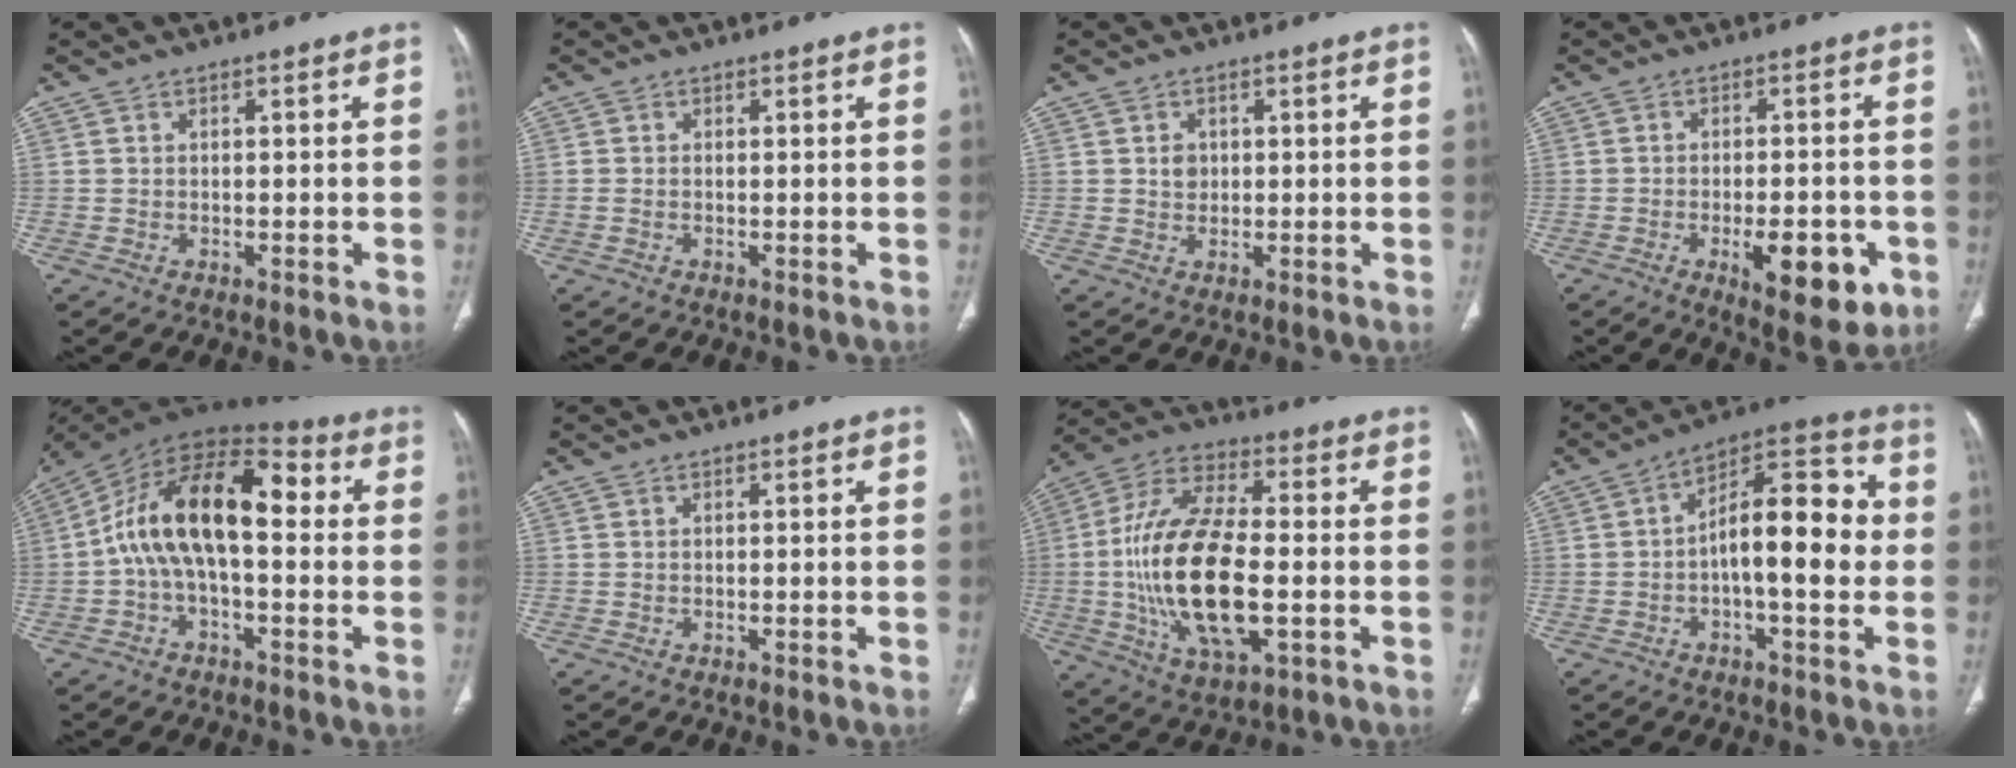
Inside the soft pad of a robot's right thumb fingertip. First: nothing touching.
{"total": 0.9, "force": [-0.2, 0.6, 0.7], "torque": [-0.026, 0.005, 0.000]}
{"total": 2.2, "force": [0.4, 1.9, 1.1], "torque": [-0.007, 0.000, 0.008]}
{"total": 11.6, "force": [-4.3, 4.8, 9.6], "torque": [-0.114, 0.006, -0.053]}
{"total": 16.8, "force": [0.5, 8.6, 14.5], "torque": [-0.236, 0.053, -0.003]}
{"total": 0.0}
{"total": 21.8, "force": [-2.8, 9.5, 19.4], "torque": [-0.389, 0.011, -0.045]}
{"total": 15.0, "force": [-0.9, 6.0, 13.7], "torque": [-0.186, 0.044, -0.023]}